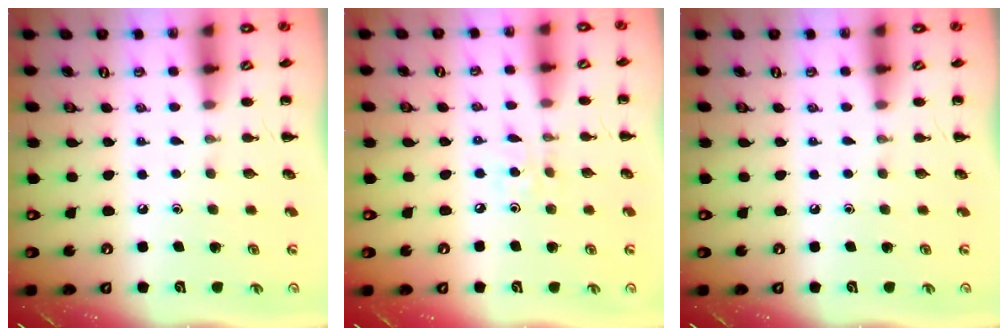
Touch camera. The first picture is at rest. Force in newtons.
{"total": 2.2, "press": 2.1, "slide": 0.6}
{"total": 0.0}